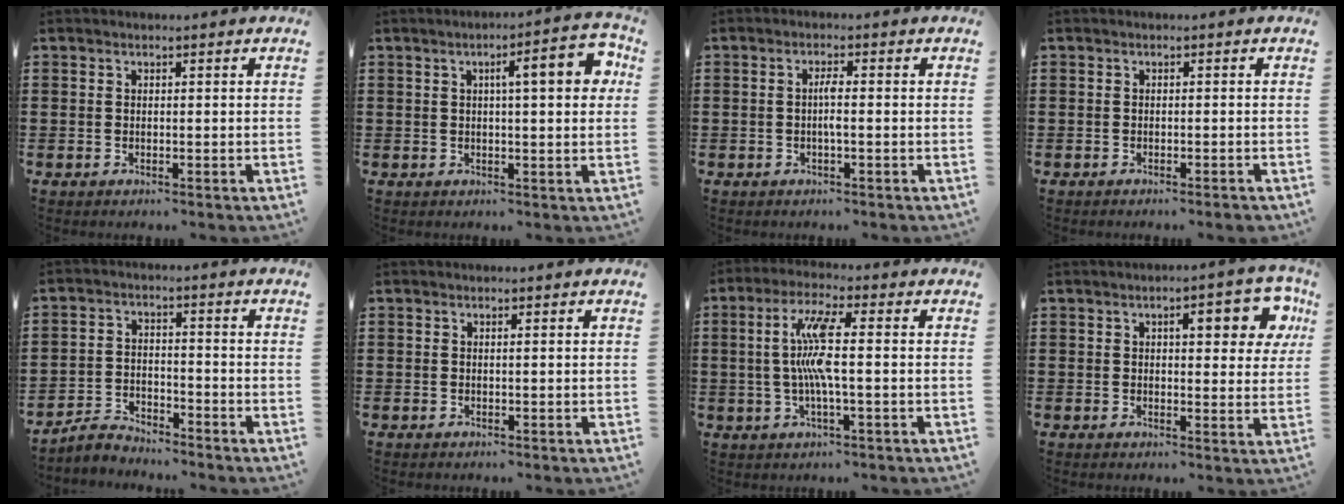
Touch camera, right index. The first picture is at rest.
{"total": 7.4, "force": [1.9, 1.6, 6.9], "torque": [-0.103, -0.004, 0.021]}
{"total": 2.2, "force": [-0.4, 0.2, 2.1], "torque": [-0.049, -0.001, -0.011]}
{"total": 0.8, "force": [-0.7, -0.1, 0.3], "torque": [-0.007, -0.003, -0.014]}
{"total": 3.2, "force": [-3.2, 0.7, 0.3], "torque": [-0.012, 0.008, -0.066]}
{"total": 0.0}
{"total": 7.8, "force": [0.0, 0.9, 7.7], "torque": [-0.171, -0.009, -0.014]}
{"total": 6.8, "force": [2.5, 2.1, 6.0], "torque": [-0.081, -0.005, 0.032]}